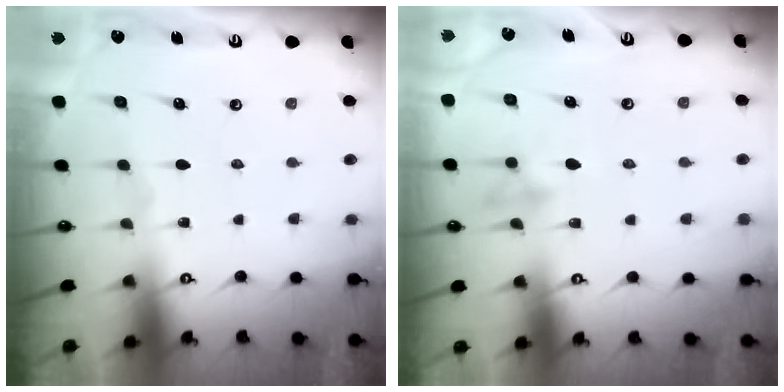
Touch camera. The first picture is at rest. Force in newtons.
{"total": 10.2, "press": 10.0, "slide": 2.0}